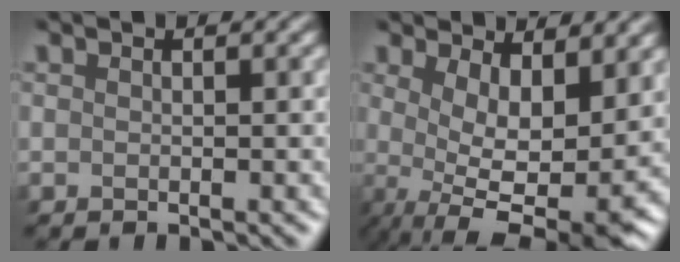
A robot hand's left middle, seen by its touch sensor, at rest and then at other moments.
{"total": 9.0, "force": [0.5, 4.4, 7.9], "torque": [-0.119, -0.017, 0.020]}